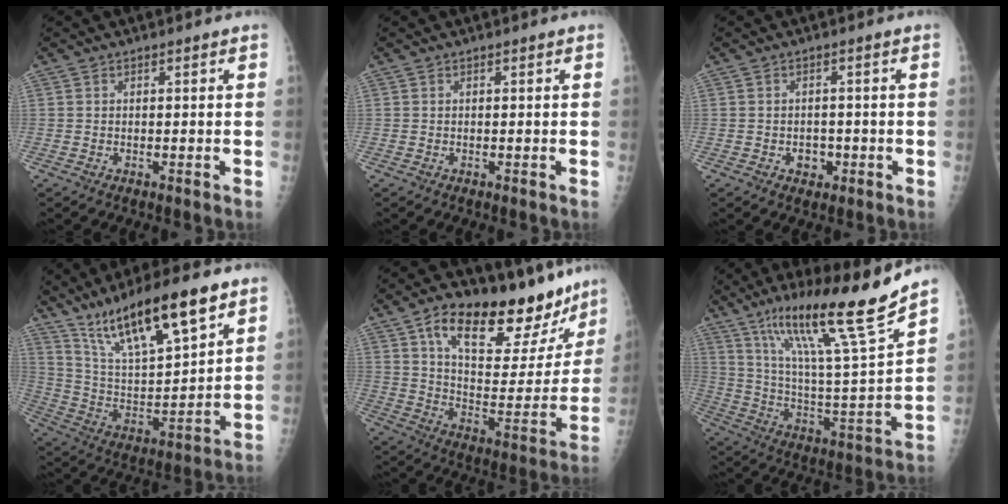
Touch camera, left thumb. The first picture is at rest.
{"total": 0.0}
{"total": 2.8, "force": [-1.0, 2.3, 1.3], "torque": [-0.003, 0.006, -0.010]}
{"total": 20.4, "force": [13.3, 5.1, 14.6], "torque": [-0.233, -0.044, 0.247]}
{"total": 25.1, "force": [16.6, 10.7, 15.5], "torque": [-0.179, -0.057, 0.260]}
{"total": 22.7, "force": [15.4, 1.1, 16.7], "torque": [-0.252, -0.066, 0.268]}